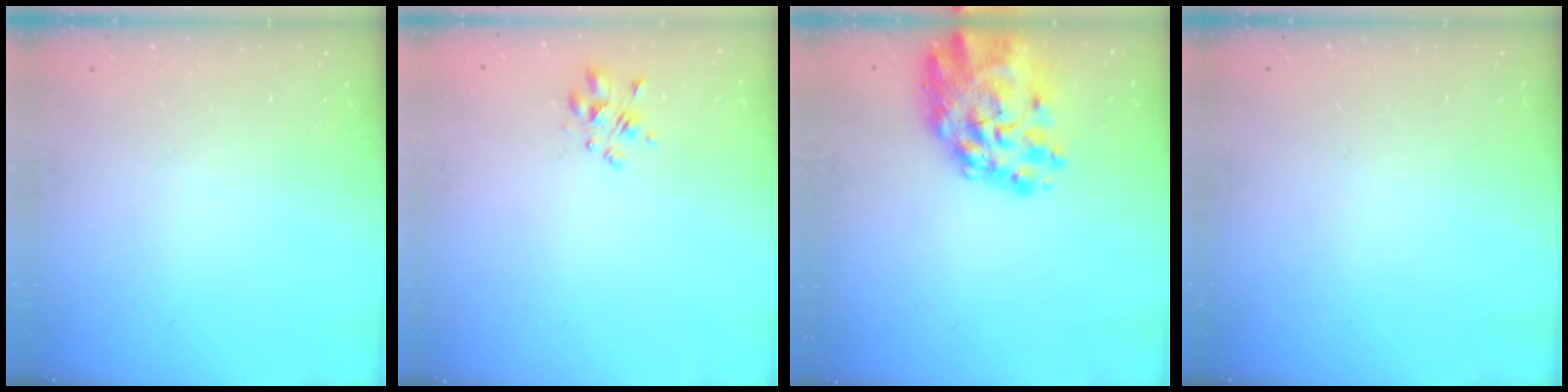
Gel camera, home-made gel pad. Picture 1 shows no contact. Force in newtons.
{"total": 2.4, "press": 2.3, "slide": 0.7}
{"total": 13.5, "press": 12.6, "slide": 4.7}
{"total": 0.0}